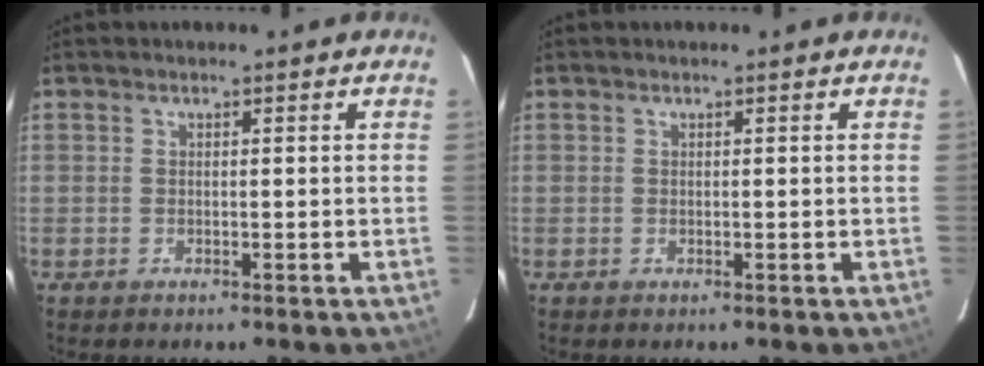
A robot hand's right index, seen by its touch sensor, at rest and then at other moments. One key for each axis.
{"total": 0.0}